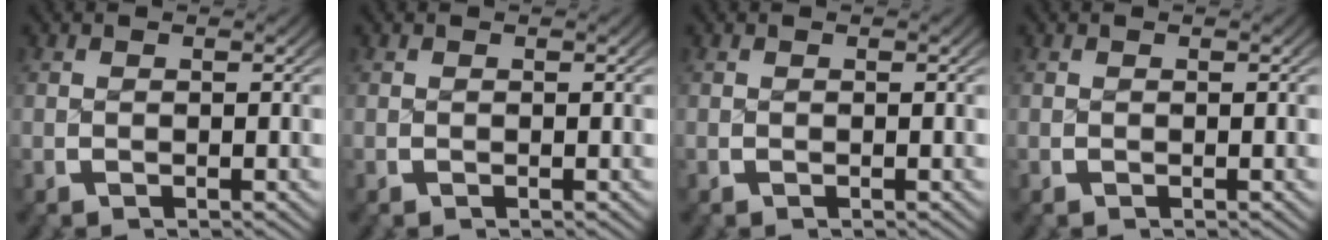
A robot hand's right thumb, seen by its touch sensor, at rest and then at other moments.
{"total": 0.0}
{"total": 0.0}
{"total": 0.0}